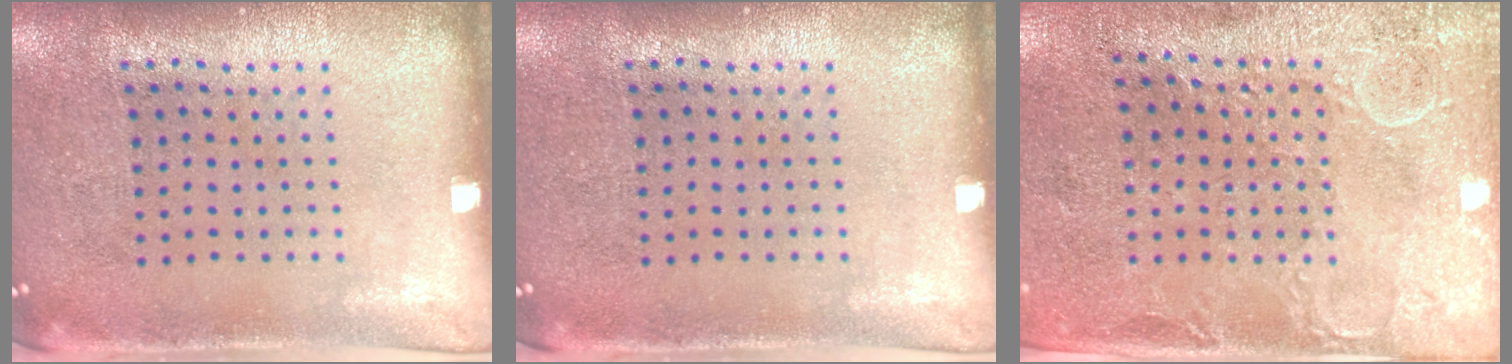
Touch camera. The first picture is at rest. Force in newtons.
{"total": 0.0}
{"total": 2.8, "press": 2.5, "slide": 1.2}